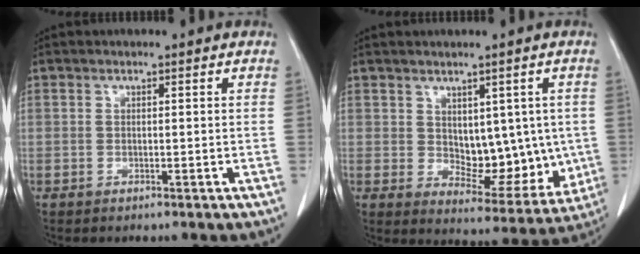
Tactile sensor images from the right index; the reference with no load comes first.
{"total": 10.0, "force": [0.8, 5.8, 8.2], "torque": [-0.094, -0.003, 0.032]}